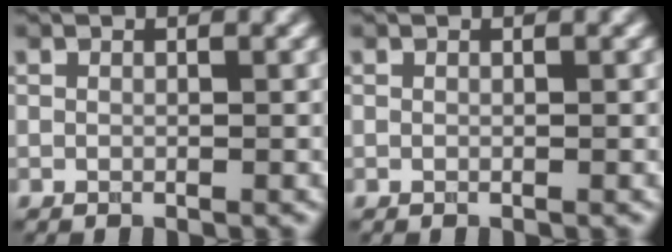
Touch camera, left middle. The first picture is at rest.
{"total": 0.0}